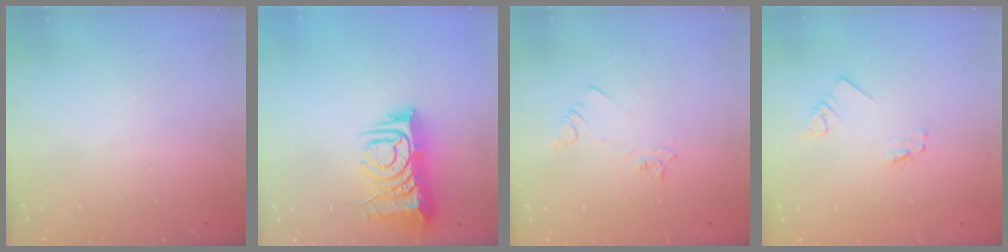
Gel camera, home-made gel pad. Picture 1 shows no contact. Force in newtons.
{"total": 9.5, "press": 9.4, "slide": 1.2}
{"total": 3.3, "press": 3.2, "slide": 0.5}
{"total": 1.2, "press": 1.2, "slide": 0.1}